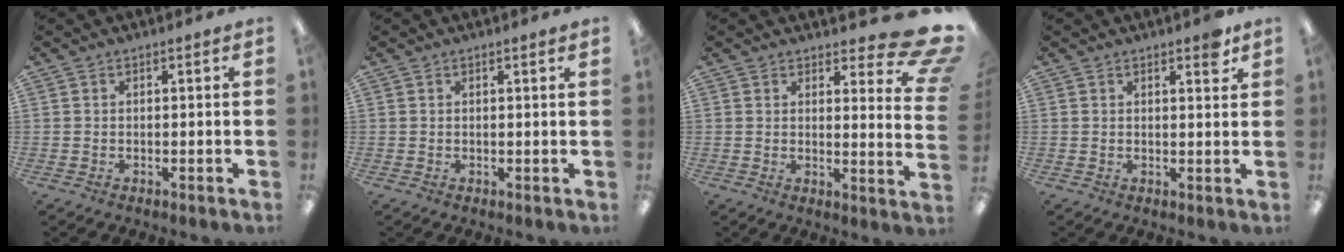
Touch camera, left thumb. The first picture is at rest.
{"total": 0.7, "force": [0.5, -0.1, 0.4], "torque": [0.000, -0.004, 0.007]}
{"total": 9.8, "force": [6.5, 3.2, 6.5], "torque": [-0.065, -0.053, 0.111]}
{"total": 3.2, "force": [2.4, 0.9, 2.0], "torque": [-0.021, -0.010, 0.036]}